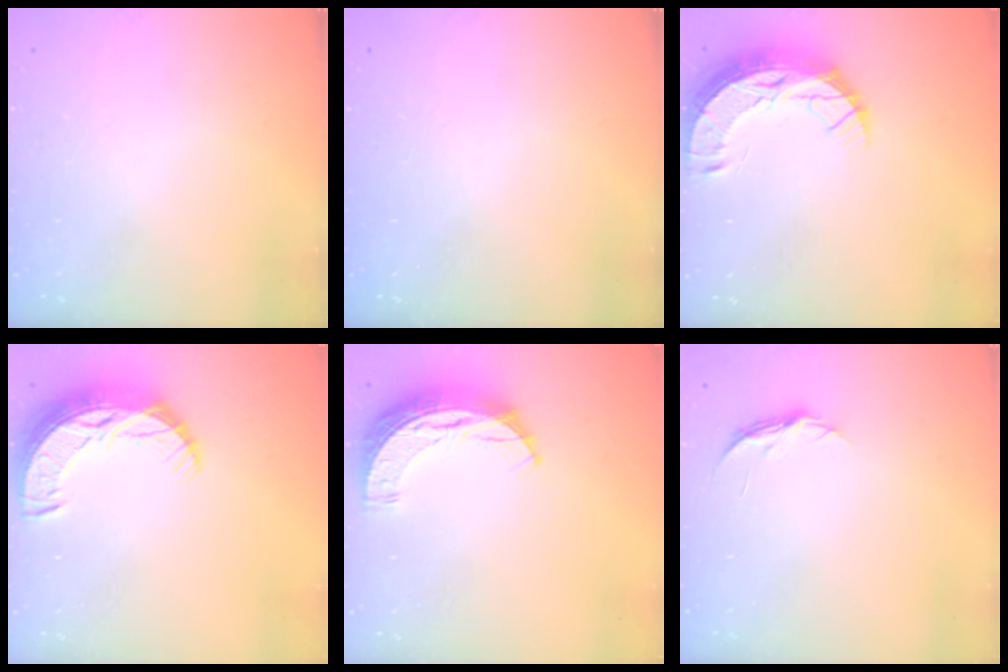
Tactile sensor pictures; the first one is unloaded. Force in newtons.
{"total": 0.0}
{"total": 13.0, "press": 13.0, "slide": 0.9}
{"total": 15.2, "press": 15.2, "slide": 1.0}
{"total": 11.3, "press": 11.2, "slide": 0.7}
{"total": 4.5, "press": 4.5, "slide": 0.5}